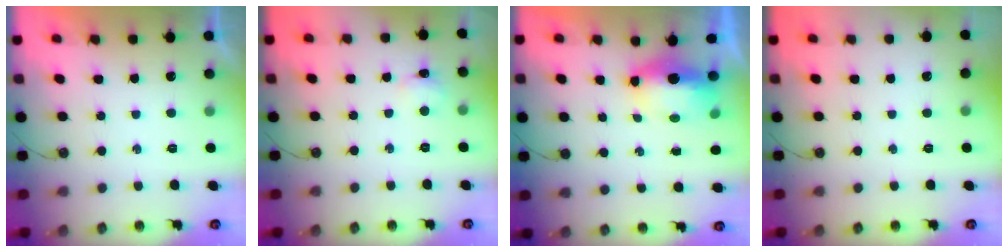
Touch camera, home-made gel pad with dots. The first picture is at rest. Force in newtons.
{"total": 2.7, "press": 2.6, "slide": 0.7}
{"total": 7.0, "press": 6.8, "slide": 1.8}
{"total": 0.0}